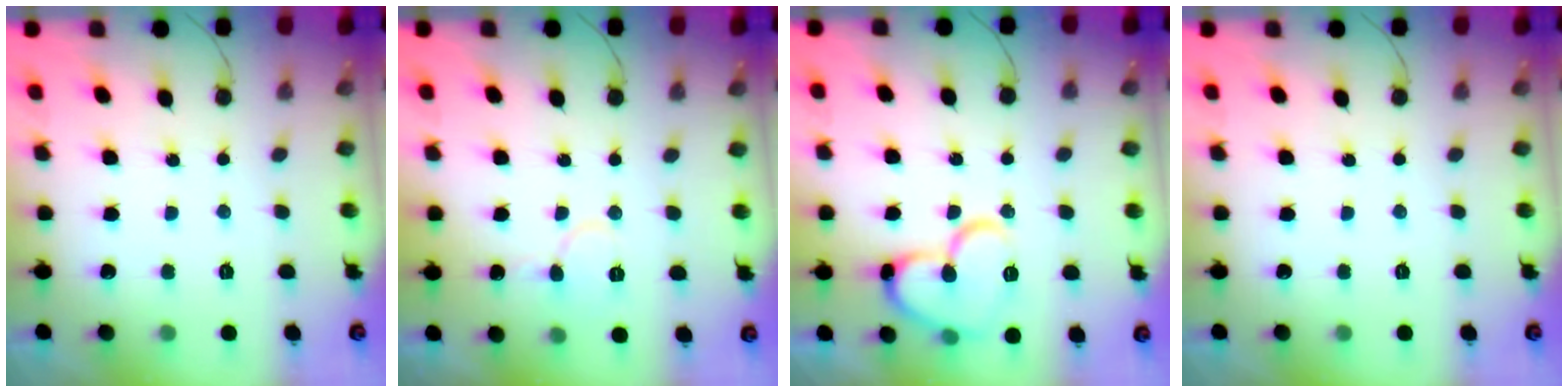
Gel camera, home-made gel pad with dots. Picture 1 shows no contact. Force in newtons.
{"total": 5.9, "press": 5.9, "slide": 0.5}
{"total": 14.6, "press": 14.5, "slide": 2.1}
{"total": 0.0}